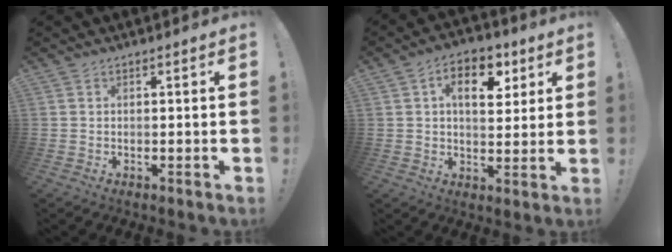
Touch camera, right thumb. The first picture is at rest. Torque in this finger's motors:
{"motor_torque": [0.81, 0.81, 0.01, 0.06, 0.01]}